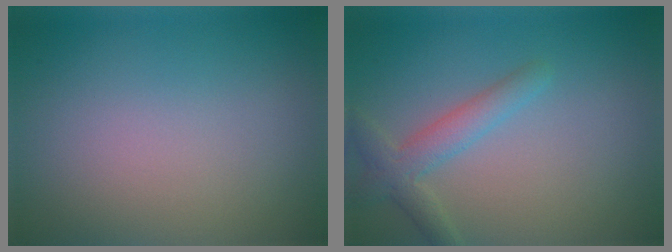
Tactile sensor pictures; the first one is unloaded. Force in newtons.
{"total": 2.8, "press": 2.8, "slide": 0.1}